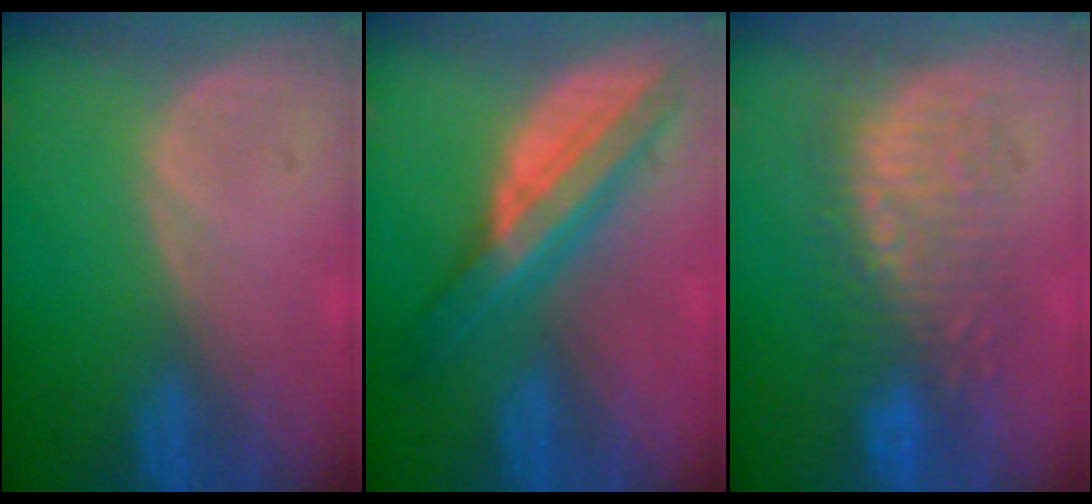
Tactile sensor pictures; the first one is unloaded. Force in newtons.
{"total": 8.1, "press": 8.1, "slide": 0.4}
{"total": 8.7, "press": 8.6, "slide": 0.9}